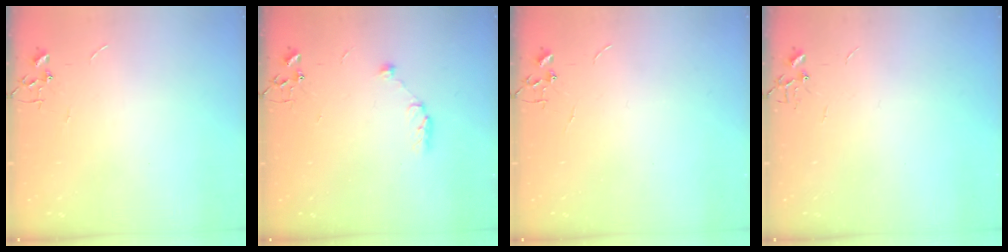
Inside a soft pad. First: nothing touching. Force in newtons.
{"total": 6.6, "press": 6.6, "slide": 0.9}
{"total": 0.0}
{"total": 0.0}